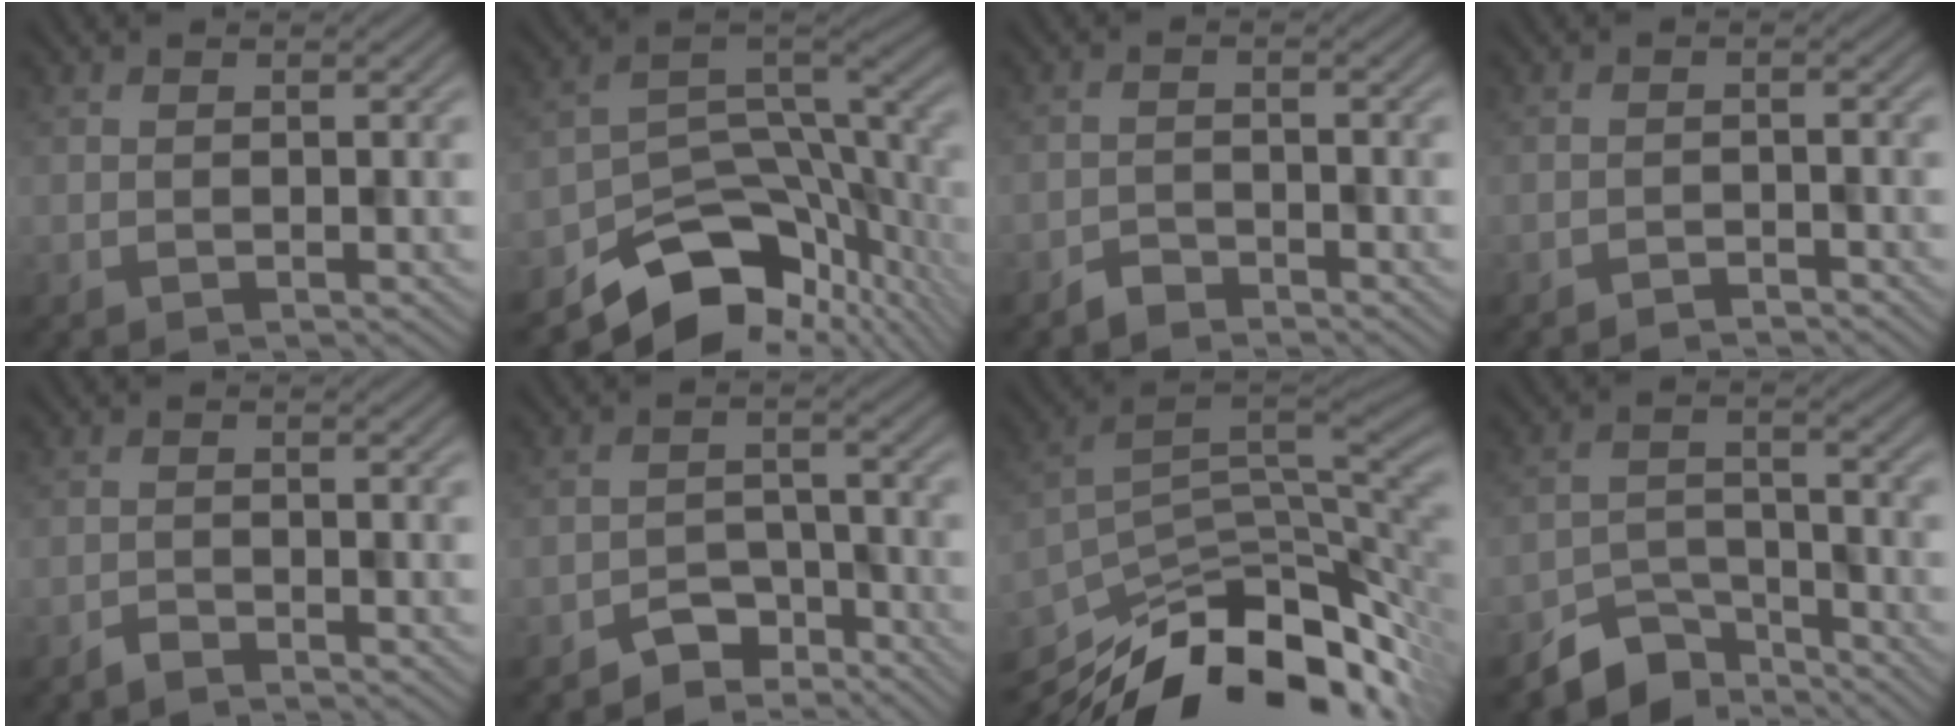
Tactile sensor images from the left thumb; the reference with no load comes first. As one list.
[{"total": 12.9, "force": [-8.2, 6.8, 7.3], "torque": [-0.122, -0.020, -0.141]}, {"total": 1.9, "force": [-1.8, 0.6, 0.4], "torque": [-0.002, 0.003, -0.039]}, {"total": 1.5, "force": [-1.4, 0.2, 0.3], "torque": [-0.002, 0.001, -0.029]}, {"total": 1.2, "force": [-1.2, 0.2, 0.3], "torque": [-0.006, 0.001, -0.027]}, {"total": 4.9, "force": [-4.1, 2.3, 1.4], "torque": [-0.014, 0.000, -0.077]}, {"total": 15.5, "force": [-10.5, 6.2, 9.6], "torque": [-0.187, -0.022, -0.167]}, {"total": 6.2, "force": [-5.1, 2.8, 2.1], "torque": [-0.034, -0.006, -0.104]}]